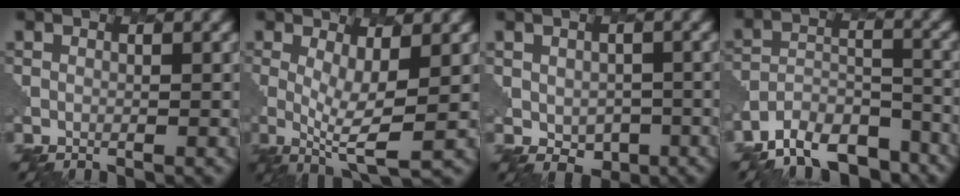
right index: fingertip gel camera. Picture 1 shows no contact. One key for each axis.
{"total": 4.4, "fx": 0.5, "fy": 1.2, "fz": 4.2, "tx": -0.074, "ty": -0.010, "tz": 0.008}
{"total": 3.1, "fx": -0.5, "fy": 2.5, "fz": 1.8, "tx": -0.029, "ty": -0.013, "tz": -0.002}
{"total": 8.8, "fx": -7.2, "fy": 3.7, "fz": 3.3, "tx": -0.052, "ty": -0.003, "tz": -0.113}